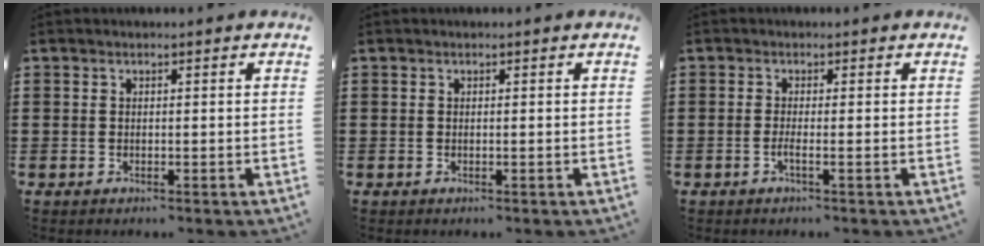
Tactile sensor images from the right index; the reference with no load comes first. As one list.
[{"total": 0.0}, {"total": 1.6, "force": [-0.7, -0.1, 1.4], "torque": [-0.032, -0.006, -0.016]}]